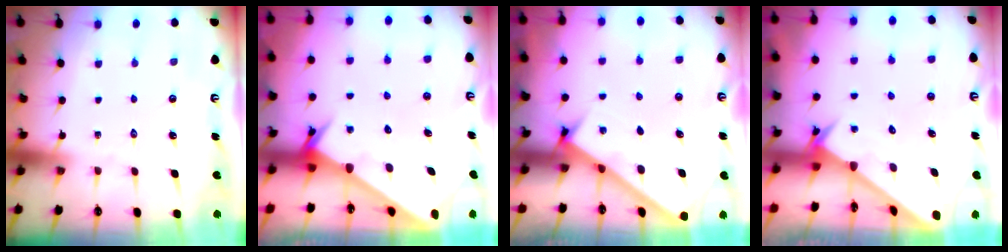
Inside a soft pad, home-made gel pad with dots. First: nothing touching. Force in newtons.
{"total": 3.8, "press": 3.7, "slide": 0.2}
{"total": 2.7, "press": 2.6, "slide": 0.3}
{"total": 2.6, "press": 2.6, "slide": 0.2}